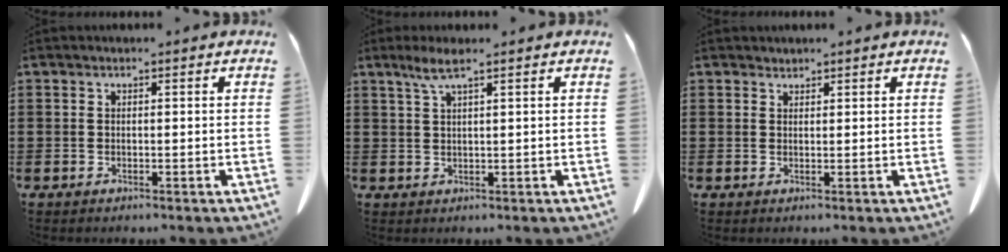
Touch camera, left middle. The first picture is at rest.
{"total": 3.1, "force": [1.9, 0.1, 2.4], "torque": [-0.053, 0.001, 0.033]}
{"total": 1.0, "force": [0.9, 0.2, -0.1], "torque": [-0.002, -0.001, 0.019]}